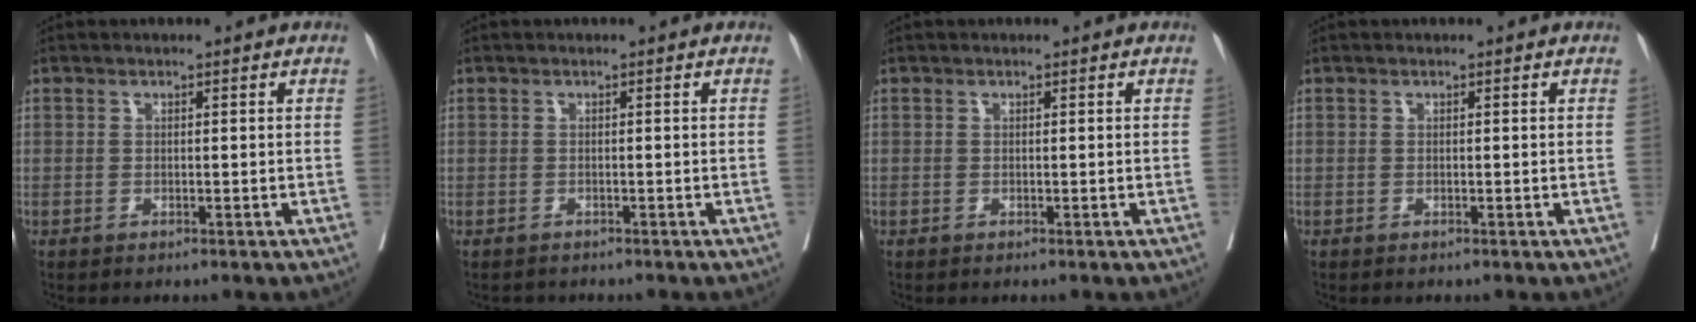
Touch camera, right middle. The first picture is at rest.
{"total": 1.3, "force": [-1.2, 0.5, -0.1], "torque": [-0.008, -0.003, -0.020]}
{"total": 0.0}
{"total": 0.0}